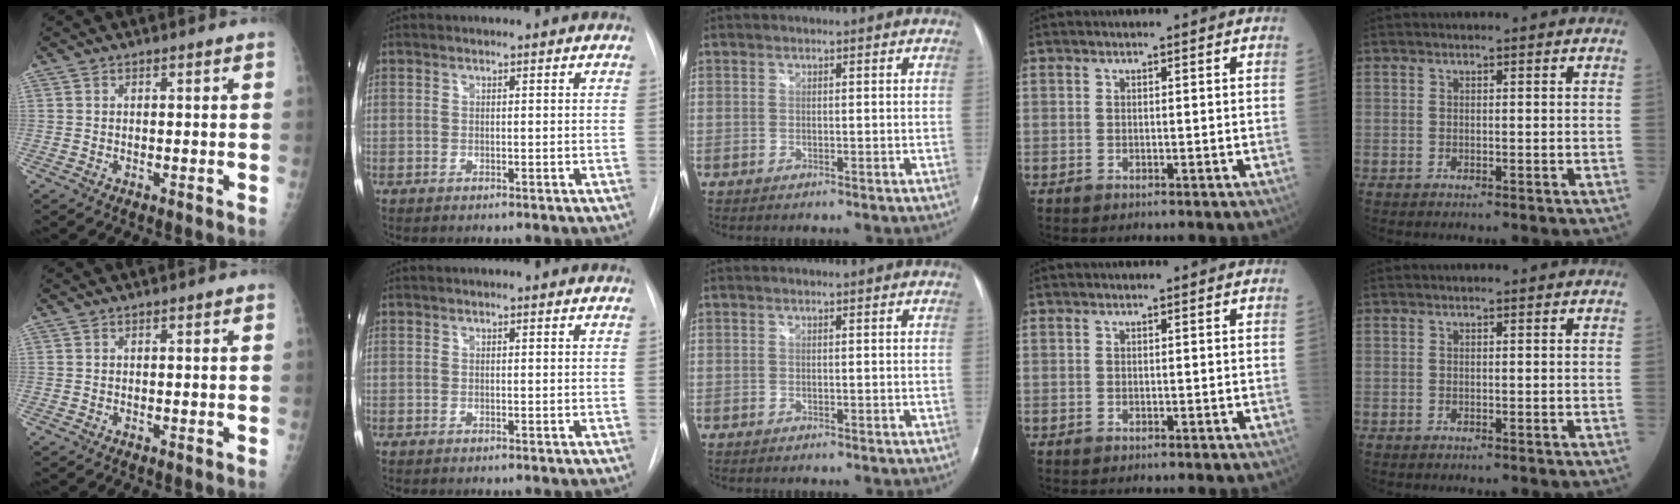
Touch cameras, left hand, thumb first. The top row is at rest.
{}